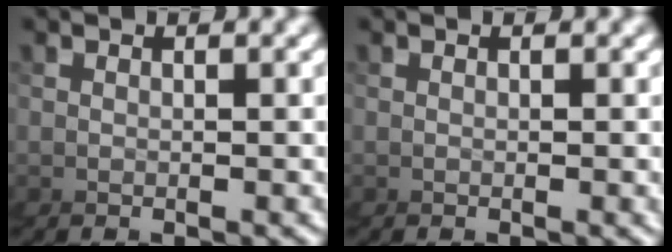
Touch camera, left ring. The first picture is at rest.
{"total": 0.7, "force": [0.2, -0.6, -0.3], "torque": [0.003, 0.005, 0.000]}